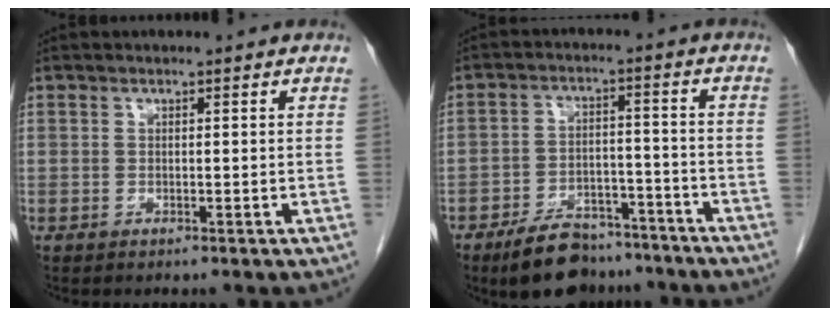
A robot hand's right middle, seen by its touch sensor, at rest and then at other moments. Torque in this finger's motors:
{"motor_torque": [1.03, -1.11, 0.53, 0.09]}